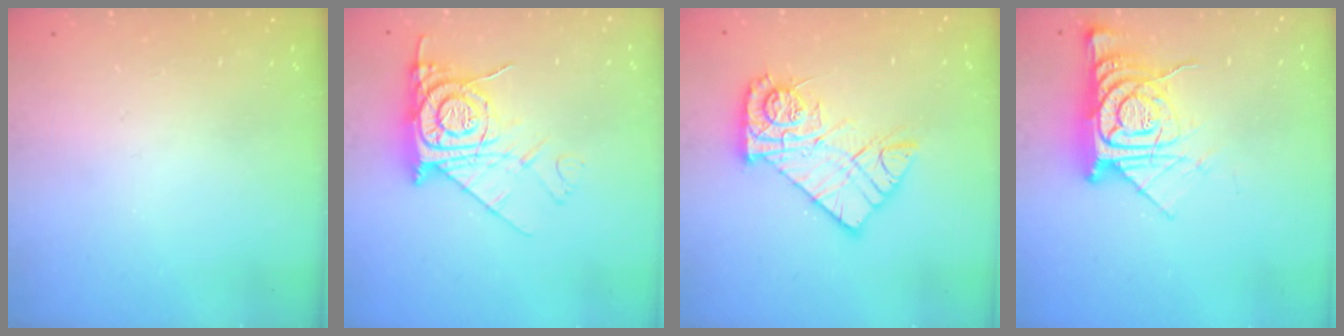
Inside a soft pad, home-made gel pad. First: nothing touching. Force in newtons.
{"total": 12.8, "press": 12.7, "slide": 1.2}
{"total": 14.6, "press": 14.6, "slide": 1.4}
{"total": 14.6, "press": 14.5, "slide": 1.4}